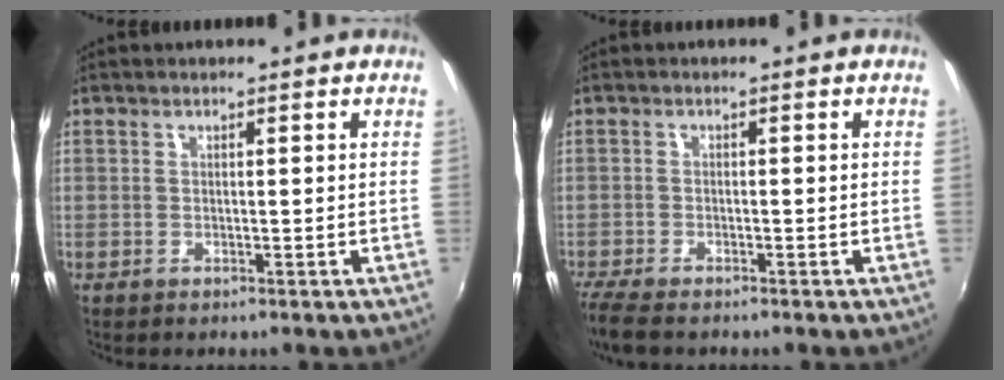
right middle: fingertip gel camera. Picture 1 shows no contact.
{"total": 5.4, "force": [-4.5, 1.3, 2.7], "torque": [-0.072, -0.029, -0.087]}